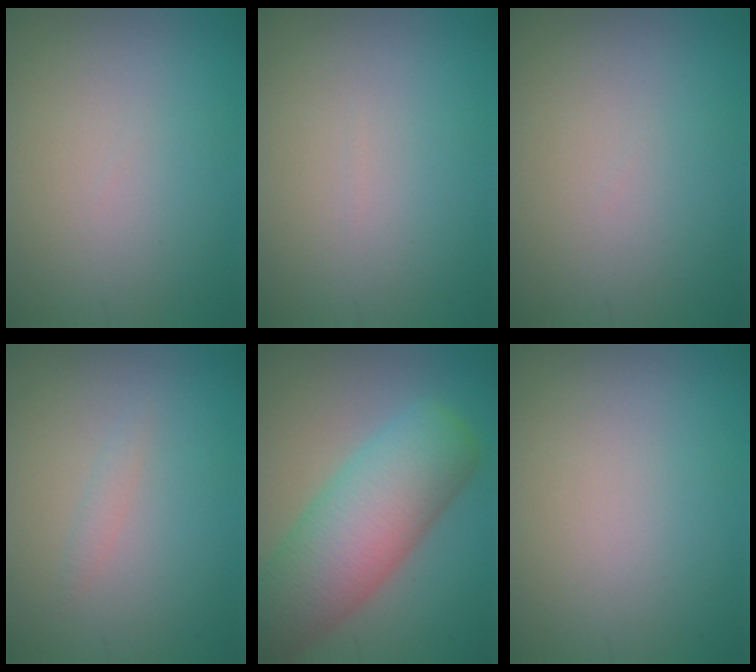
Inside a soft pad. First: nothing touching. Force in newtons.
{"total": 0.0}
{"total": 0.0}
{"total": 0.8, "press": 0.8, "slide": 0.0}
{"total": 10.2, "press": 10.2, "slide": 0.3}
{"total": 0.0}